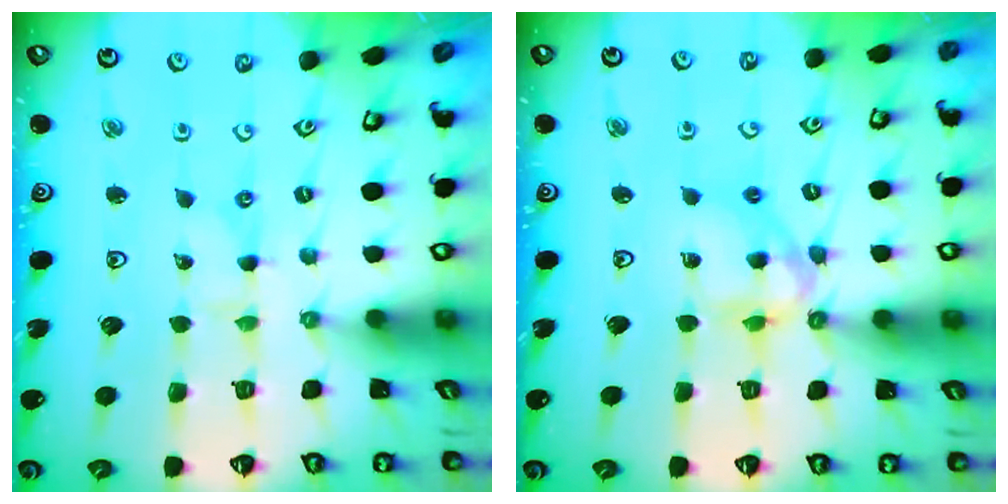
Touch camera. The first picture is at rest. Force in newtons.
{"total": 11.7, "press": 11.6, "slide": 1.2}